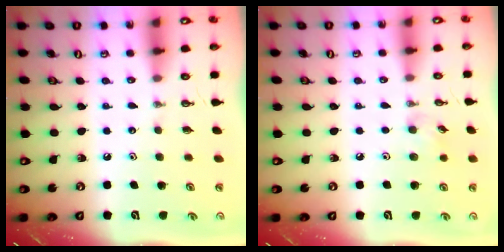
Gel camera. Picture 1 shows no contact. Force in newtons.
{"total": 4.8, "press": 4.5, "slide": 1.4}